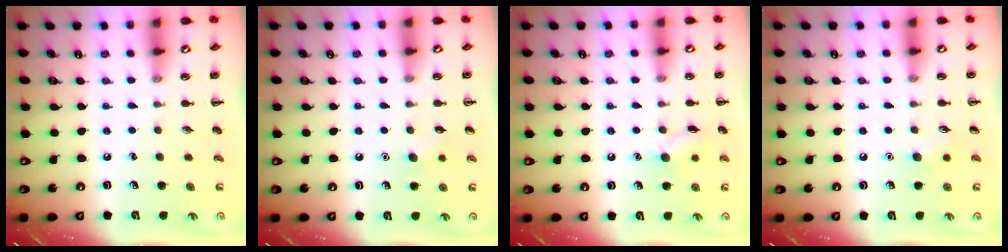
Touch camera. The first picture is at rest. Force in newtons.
{"total": 5.2, "press": 5.0, "slide": 1.6}
{"total": 7.4, "press": 7.3, "slide": 0.8}
{"total": 6.3, "press": 6.1, "slide": 1.6}